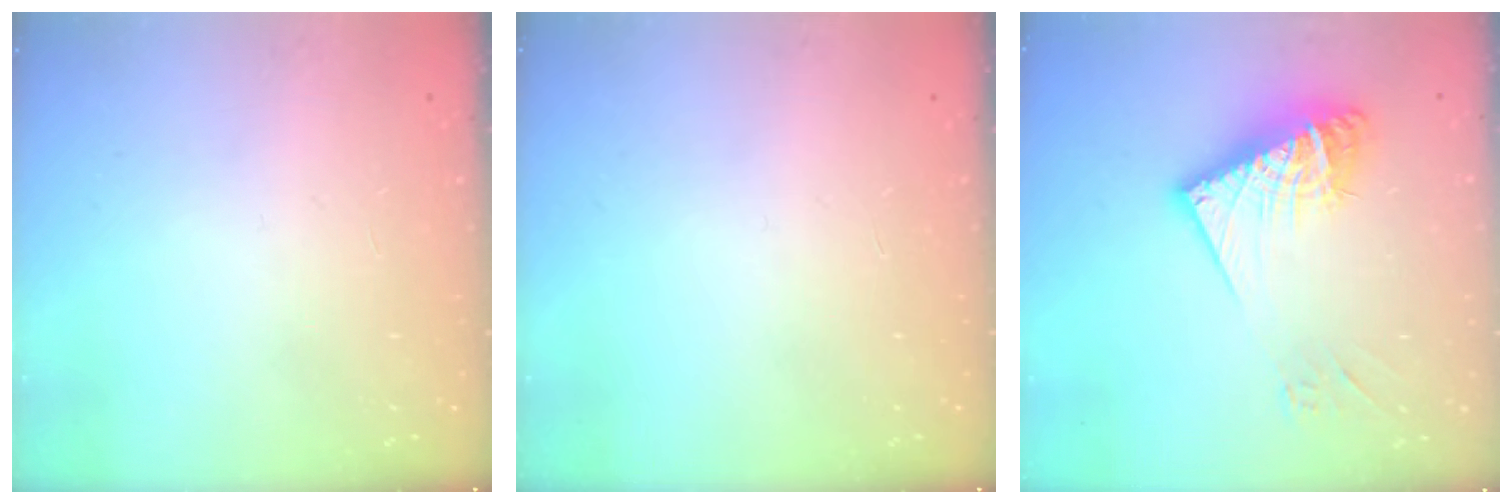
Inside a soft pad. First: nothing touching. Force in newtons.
{"total": 0.0}
{"total": 15.4, "press": 15.3, "slide": 1.8}